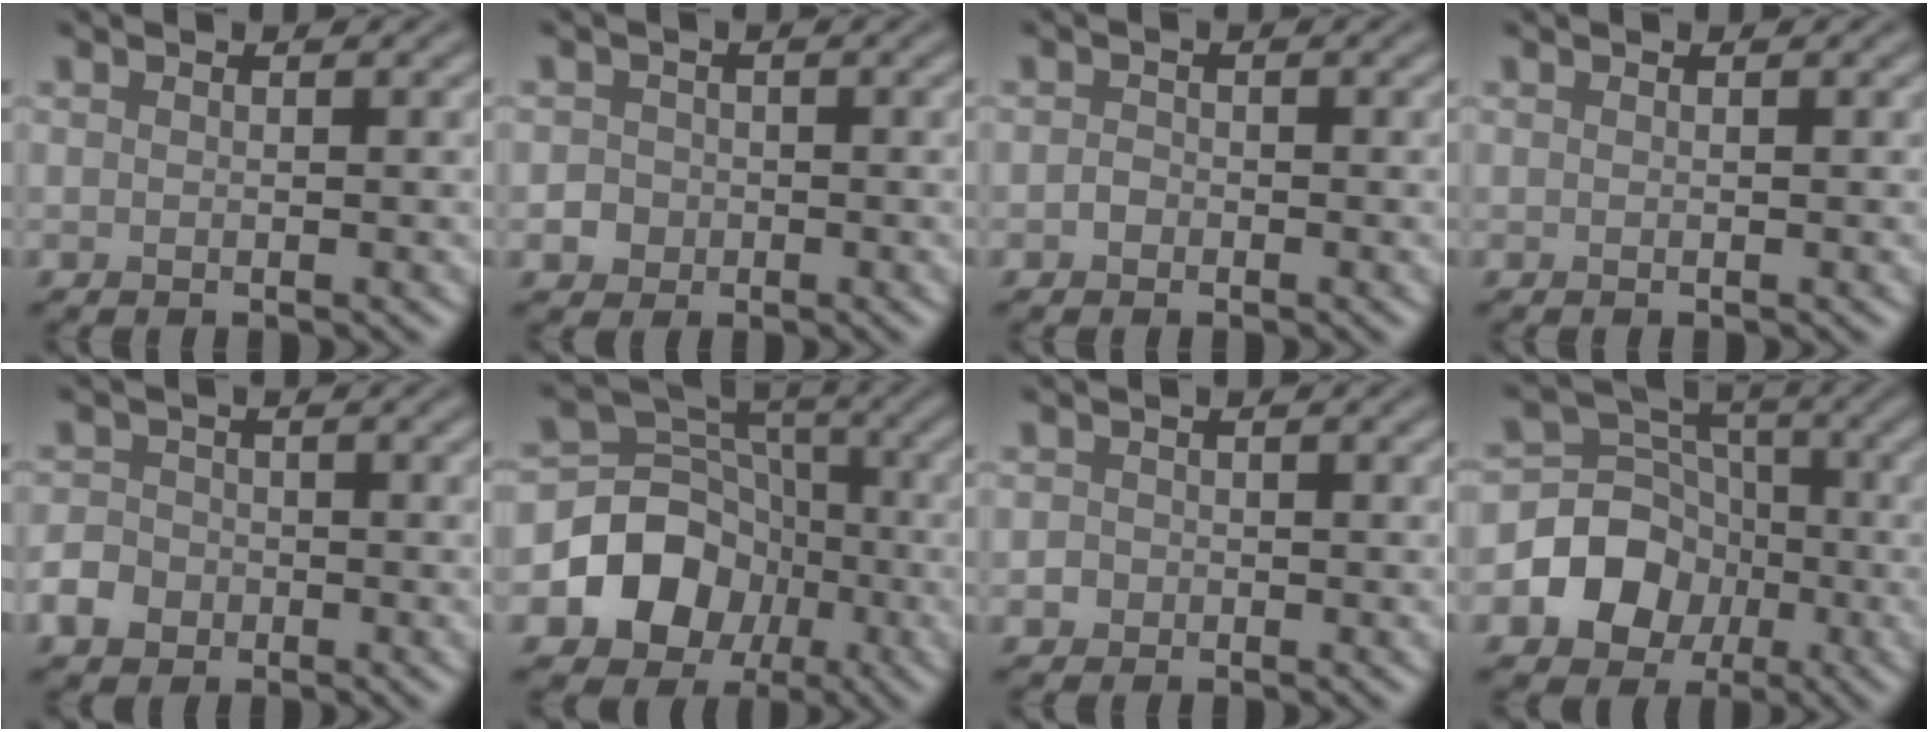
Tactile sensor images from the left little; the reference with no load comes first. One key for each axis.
{"total": 2.5, "fx": -0.9, "fy": 2.3, "fz": 0.5, "tx": 0.011, "ty": 0.003, "tz": -0.024}
{"total": 1.0, "fx": -0.5, "fy": 0.8, "fz": 0.3, "tx": -0.004, "ty": 0.001, "tz": -0.012}
{"total": 0.0}
{"total": 3.0, "fx": -1.5, "fy": 2.4, "fz": 1.0, "tx": -0.022, "ty": 0.000, "tz": -0.035}
{"total": 8.7, "fx": -2.8, "fy": 7.4, "fz": 3.7, "tx": -0.049, "ty": 0.011, "tz": -0.073}
{"total": 1.0, "fx": -0.4, "fy": 0.9, "fz": 0.2, "tx": 0.002, "ty": 0.001, "tz": -0.009}
{"total": 8.0, "fx": -2.6, "fy": 6.9, "fz": 3.2, "tx": -0.039, "ty": 0.008, "tz": -0.080}